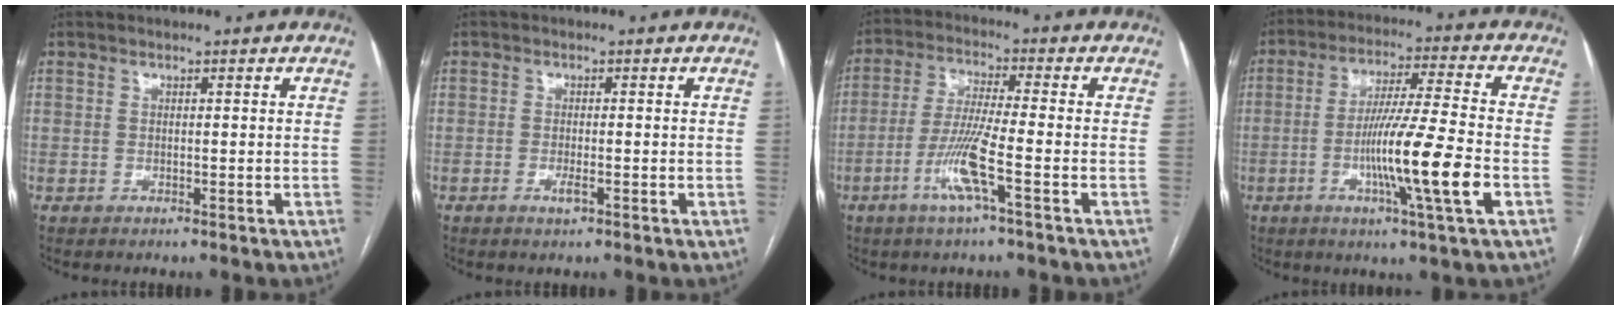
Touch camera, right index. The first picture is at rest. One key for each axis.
{"total": 1.5, "fx": -0.7, "fy": 0.3, "fz": 1.3, "tx": -0.022, "ty": -0.001, "tz": -0.012}
{"total": 8.2, "fx": -3.4, "fy": -0.4, "fz": 7.4, "tx": -0.151, "ty": -0.007, "tz": -0.070}
{"total": 13.2, "fx": -3.6, "fy": -1.0, "fz": 12.6, "tx": -0.227, "ty": -0.014, "tz": -0.069}